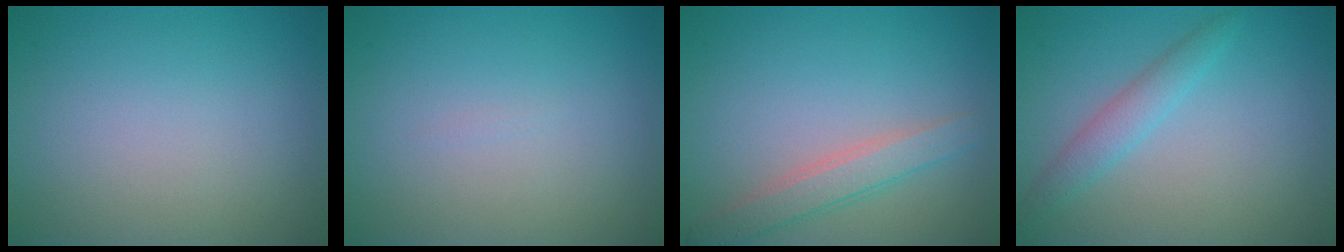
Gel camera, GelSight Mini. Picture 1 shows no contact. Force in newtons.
{"total": 0.0}
{"total": 2.7, "press": 2.7, "slide": 0.1}
{"total": 2.2, "press": 2.2, "slide": 0.1}